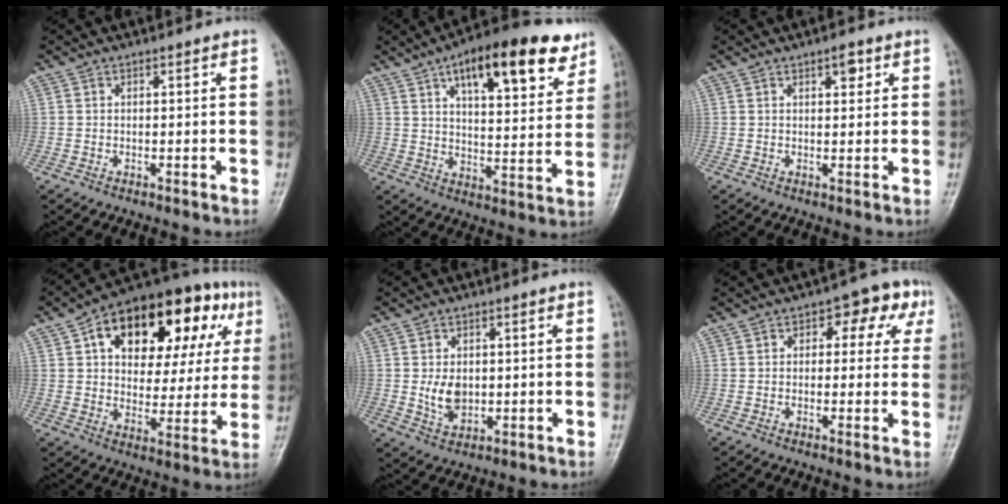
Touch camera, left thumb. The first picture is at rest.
{"total": 20.5, "force": [11.5, 7.7, 15.1], "torque": [-0.191, -0.027, 0.171]}
{"total": 2.6, "force": [1.4, 1.1, 1.9], "torque": [-0.019, -0.004, 0.019]}
{"total": 25.4, "force": [10.0, 13.9, 18.7], "torque": [-0.224, 0.028, 0.147]}
{"total": 5.4, "force": [0.1, 3.8, 3.8], "torque": [-0.053, -0.007, 0.010]}
{"total": 8.1, "force": [2.8, 4.8, 5.9], "torque": [-0.027, 0.013, 0.025]}